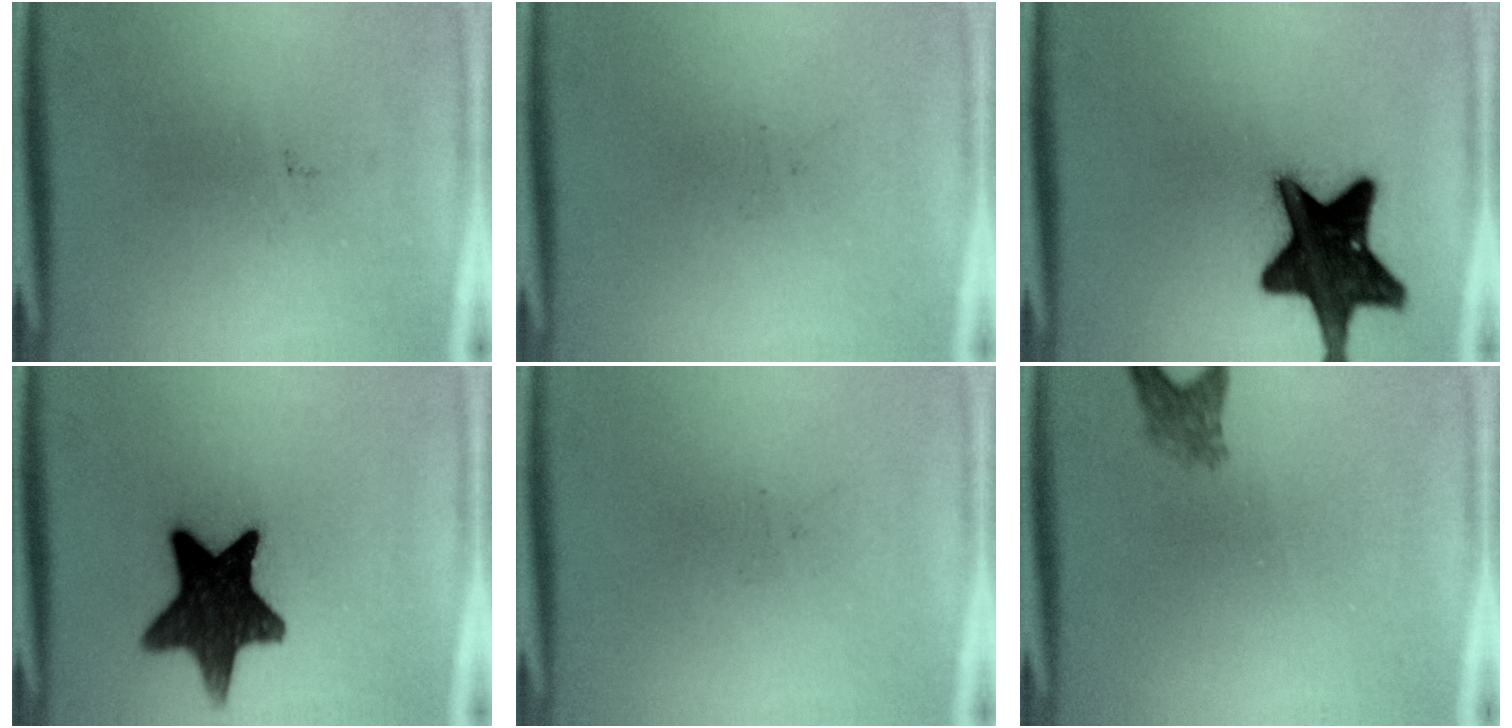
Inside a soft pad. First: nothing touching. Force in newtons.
{"total": 0.0}
{"total": 18.6}
{"total": 15.5}
{"total": 0.0}
{"total": 2.5}